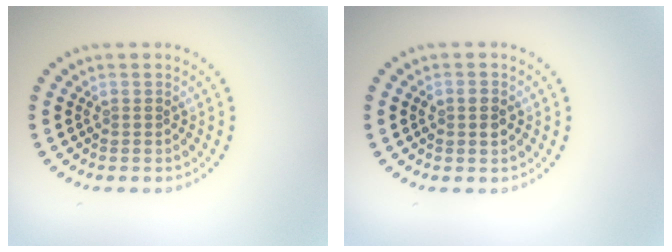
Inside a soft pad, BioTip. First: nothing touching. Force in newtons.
{"total": 1.3, "press": 1.3, "slide": 0.1}